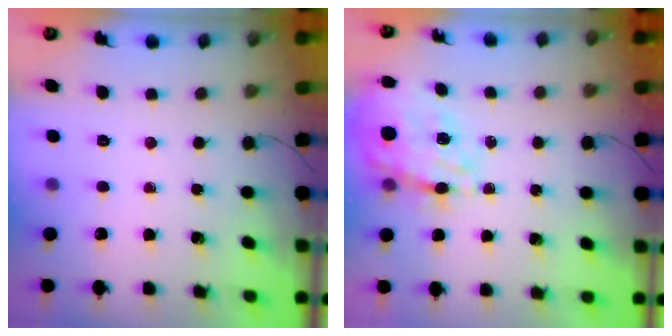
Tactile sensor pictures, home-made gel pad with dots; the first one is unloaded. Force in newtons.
{"total": 21.8, "press": 21.3, "slide": 4.7}